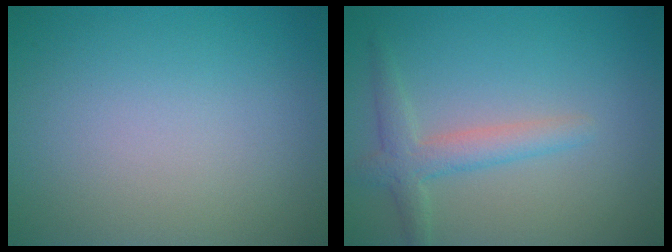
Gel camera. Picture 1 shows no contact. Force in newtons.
{"total": 2.8, "press": 2.8, "slide": 0.1}